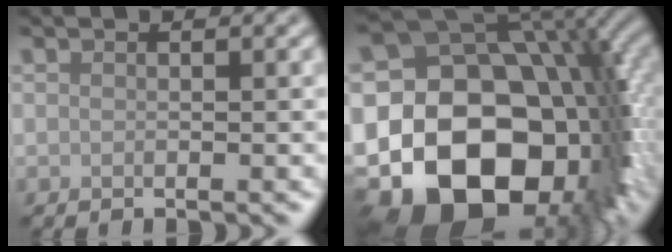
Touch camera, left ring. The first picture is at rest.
{"total": 21.8, "force": [-5.9, 14.8, 14.9], "torque": [-0.220, -0.014, -0.087]}